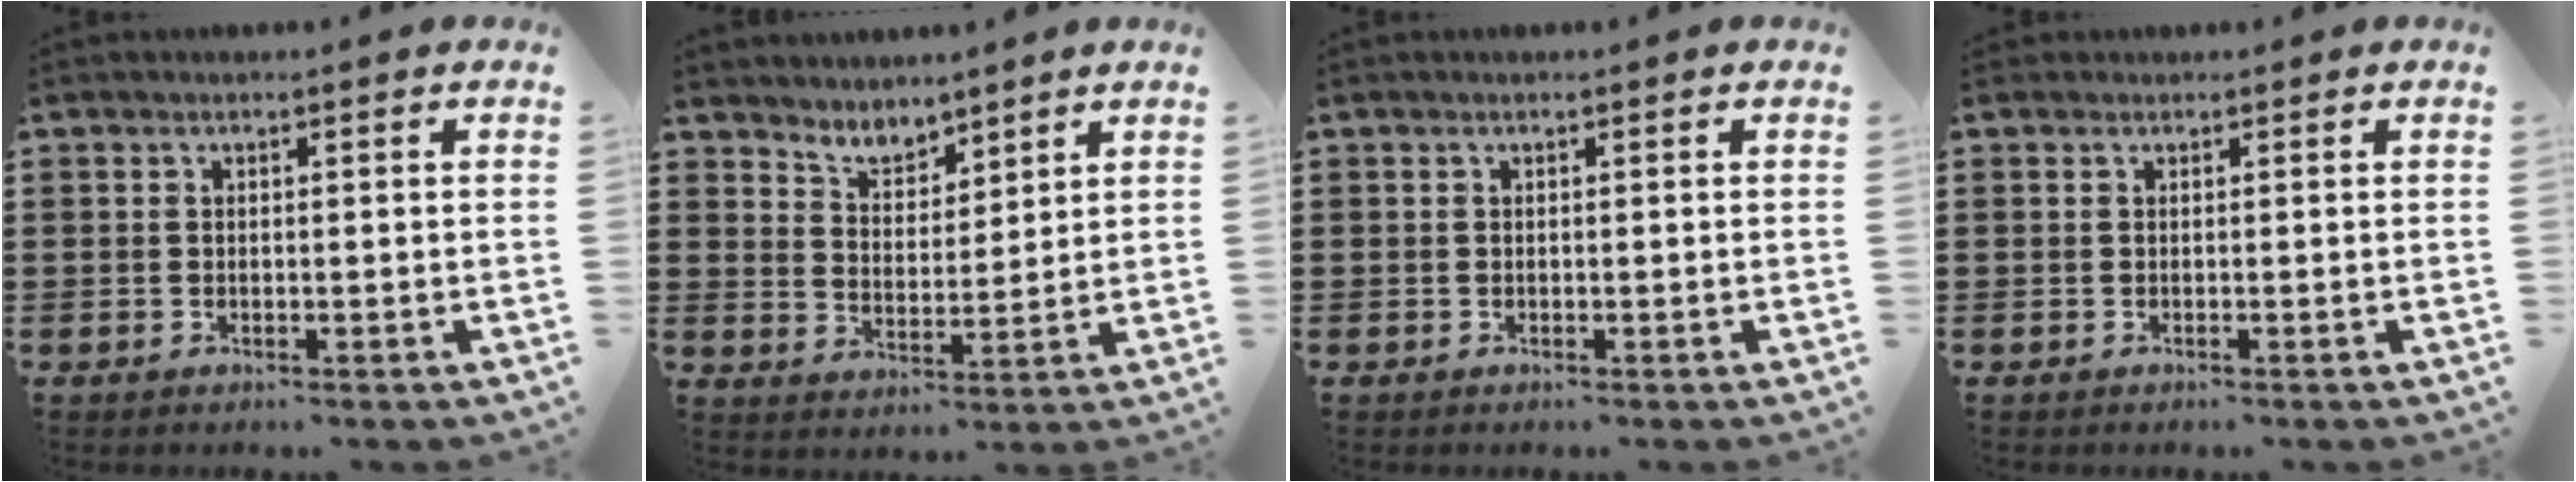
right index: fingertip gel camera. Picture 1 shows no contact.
{"total": 4.0, "force": [3.8, 1.3, -0.1], "torque": [-0.016, -0.010, 0.071]}
{"total": 0.0}
{"total": 0.0}